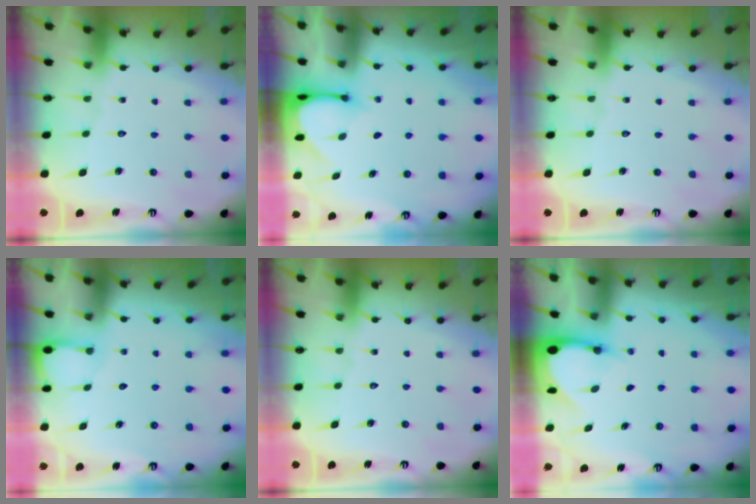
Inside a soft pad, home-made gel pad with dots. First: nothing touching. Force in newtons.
{"total": 3.2, "press": 3.2, "slide": 0.3}
{"total": 0.0}
{"total": 2.5, "press": 2.4, "slide": 0.4}
{"total": 0.0}
{"total": 3.7, "press": 3.7, "slide": 0.2}